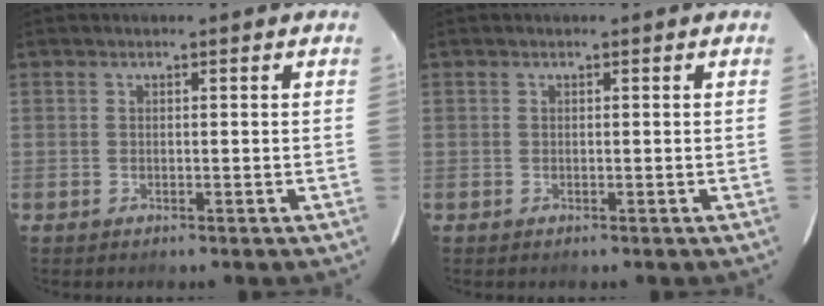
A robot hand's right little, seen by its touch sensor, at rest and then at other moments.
{"total": 0.0}